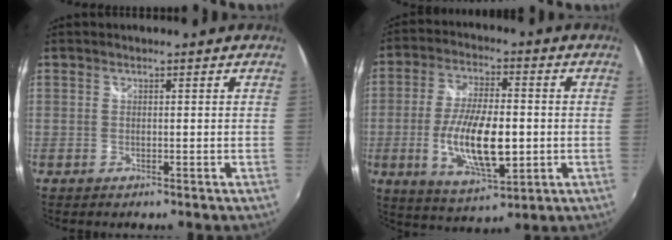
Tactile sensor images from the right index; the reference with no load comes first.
{"total": 14.4, "force": [-2.5, 5.5, 13.1], "torque": [-0.251, -0.013, -0.038]}